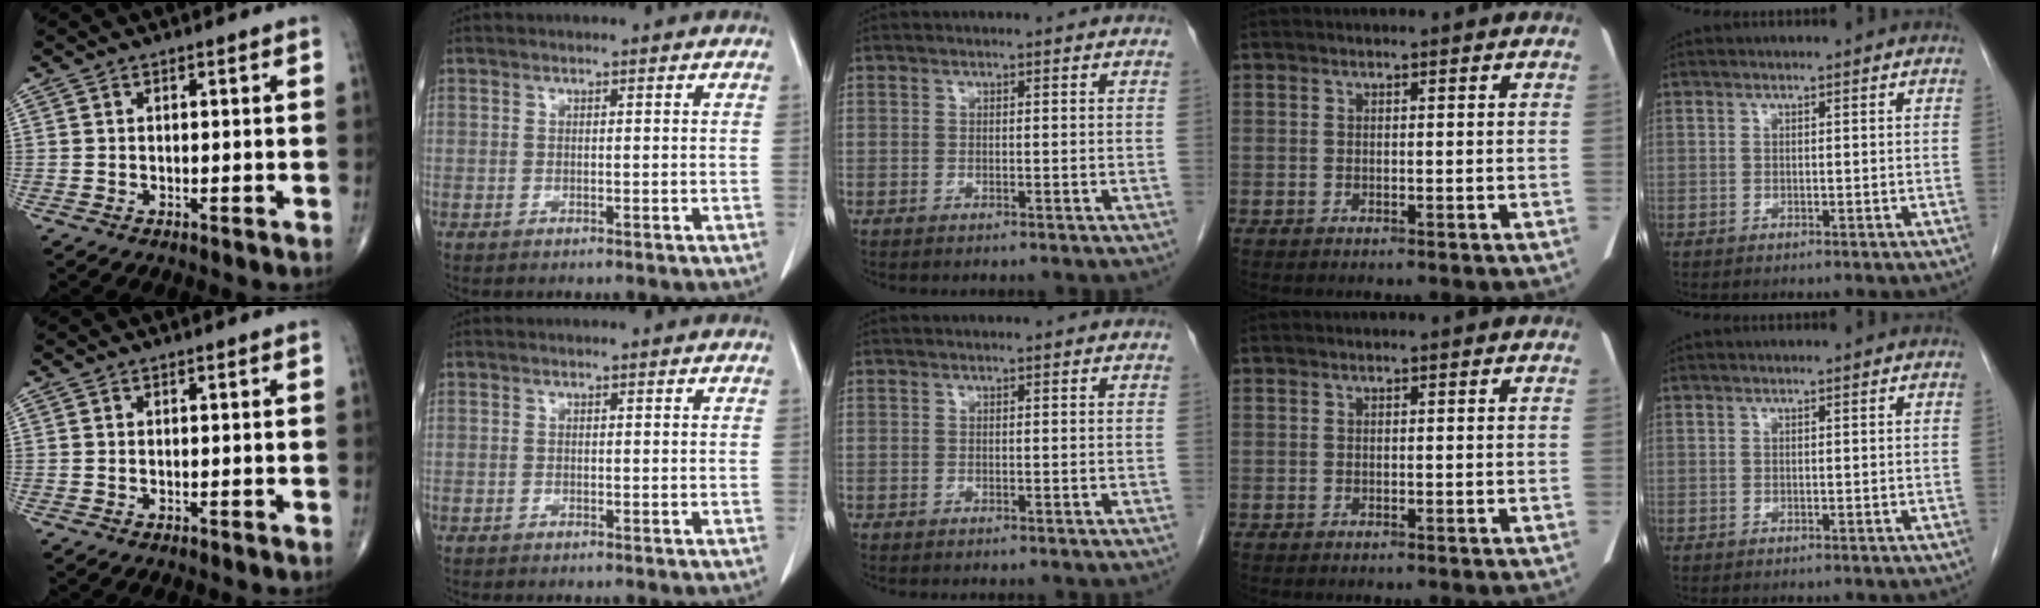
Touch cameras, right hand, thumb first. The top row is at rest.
{}